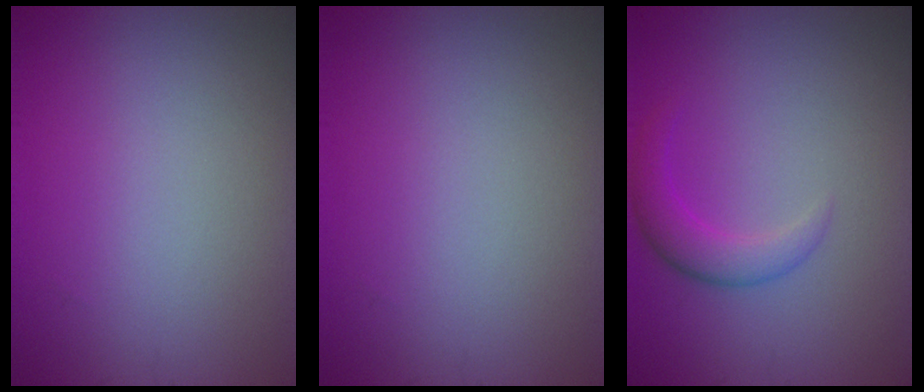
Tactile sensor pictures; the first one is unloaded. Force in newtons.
{"total": 0.0}
{"total": 2.5, "press": 2.5, "slide": 0.1}